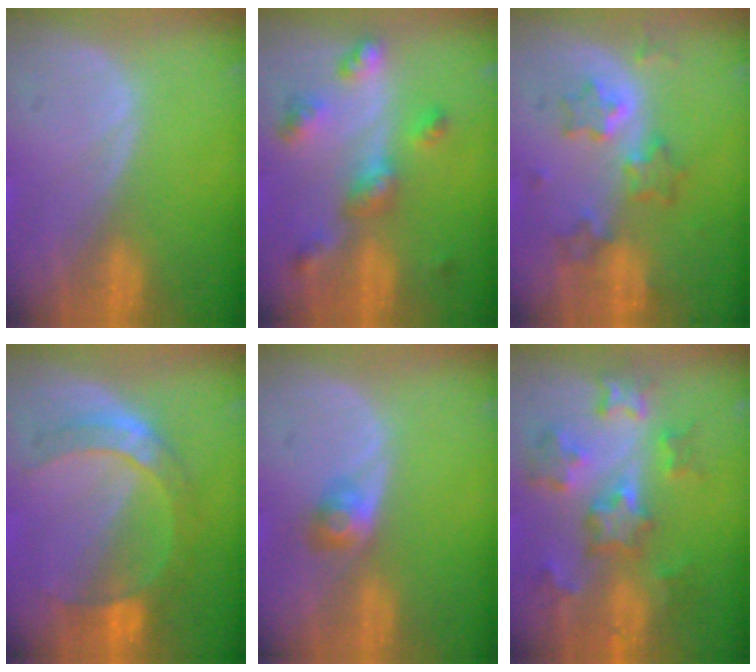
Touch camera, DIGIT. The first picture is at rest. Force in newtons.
{"total": 6.7, "press": 5.8, "slide": 3.3}
{"total": 6.0, "press": 5.8, "slide": 1.7}
{"total": 7.1, "press": 6.5, "slide": 2.9}
{"total": 2.4, "press": 2.3, "slide": 0.7}
{"total": 8.1, "press": 7.8, "slide": 2.2}